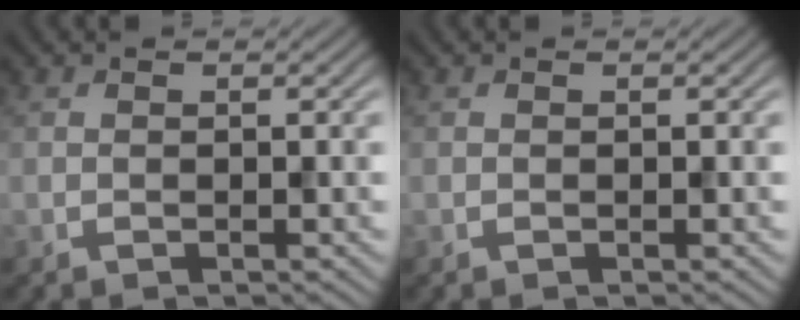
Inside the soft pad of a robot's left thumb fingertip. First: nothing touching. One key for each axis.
{"total": 0.0}